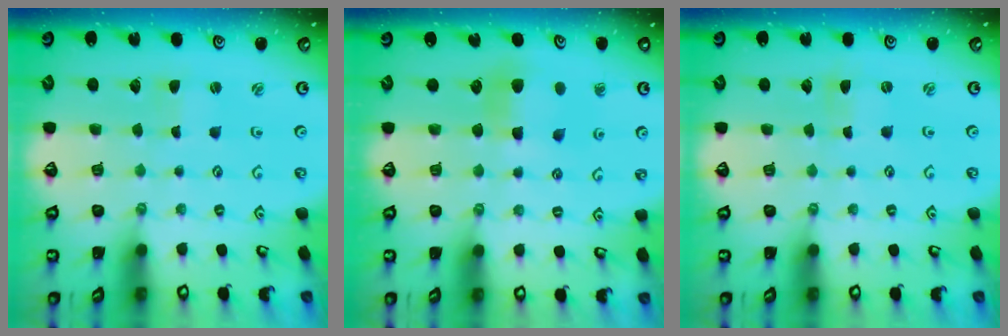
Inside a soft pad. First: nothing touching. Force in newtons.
{"total": 6.5, "press": 6.5, "slide": 0.6}
{"total": 0.0}